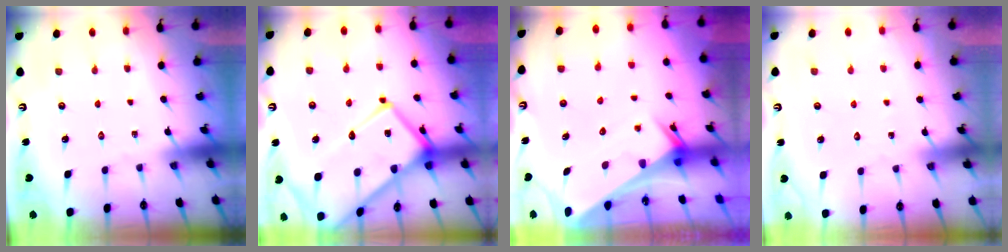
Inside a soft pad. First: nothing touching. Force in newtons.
{"total": 21.9, "press": 21.8, "slide": 1.9}
{"total": 2.4, "press": 2.4, "slide": 0.2}
{"total": 4.0, "press": 4.0, "slide": 0.4}